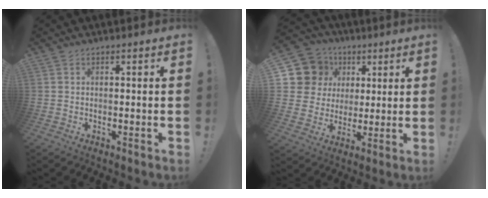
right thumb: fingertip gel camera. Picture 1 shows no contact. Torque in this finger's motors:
{"motor_torque": [0.01, 0.10, 0.09, -0.07, 0.00]}